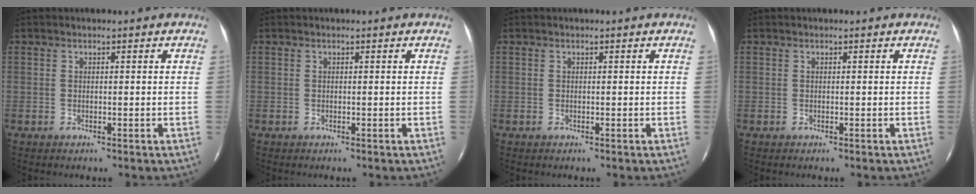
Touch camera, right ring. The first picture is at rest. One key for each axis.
{"total": 0.0}
{"total": 0.0}
{"total": 0.0}